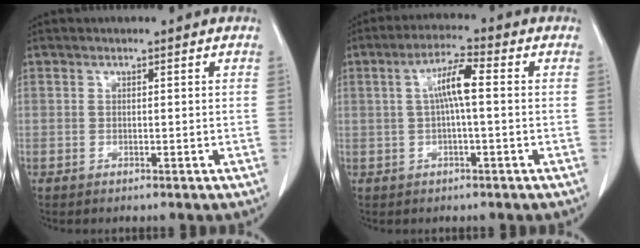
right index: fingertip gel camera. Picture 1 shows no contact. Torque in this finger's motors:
{"motor_torque": [0.82, 0.14, 0.29, 0.10]}